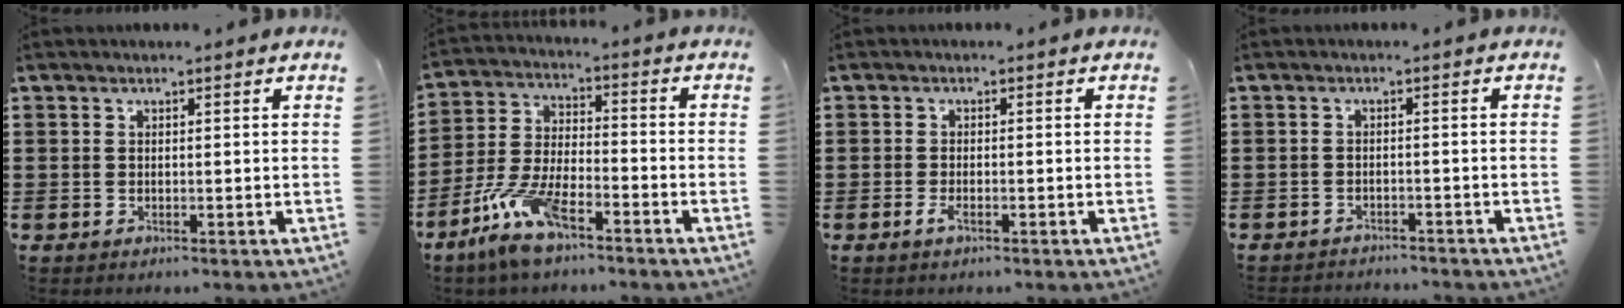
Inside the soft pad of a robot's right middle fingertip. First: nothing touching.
{"total": 9.6, "force": [-6.5, 2.6, 6.6], "torque": [-0.150, -0.002, -0.128]}
{"total": 1.9, "force": [-0.9, 0.6, 1.6], "torque": [-0.044, -0.007, -0.021]}
{"total": 1.7, "force": [-1.7, 0.2, -0.1], "torque": [-0.003, 0.003, -0.037]}